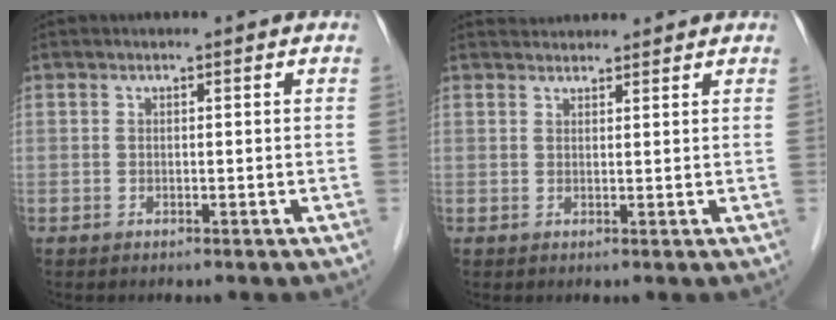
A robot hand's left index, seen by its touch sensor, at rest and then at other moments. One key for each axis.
{"total": 3.4, "fx": 3.3, "fy": 0.5, "fz": 0.2, "tx": -0.008, "ty": 0.032, "tz": 0.052}